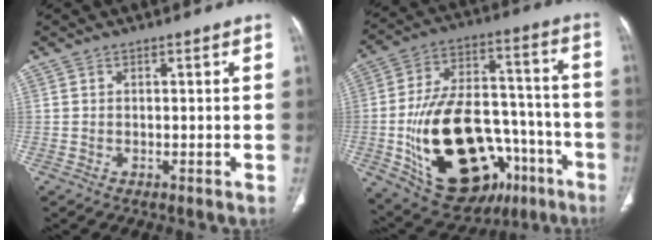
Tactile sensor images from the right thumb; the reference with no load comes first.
{"total": 29.6, "force": [-10.1, 17.0, 22.0], "torque": [-0.382, 0.043, -0.138]}